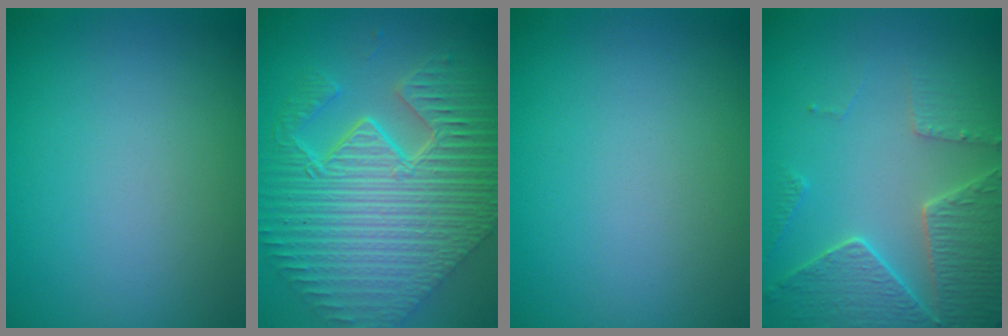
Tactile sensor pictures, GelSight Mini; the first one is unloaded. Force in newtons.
{"total": 11.7, "press": 7.7, "slide": 8.8}
{"total": 0.0}
{"total": 5.0, "press": 4.5, "slide": 2.2}